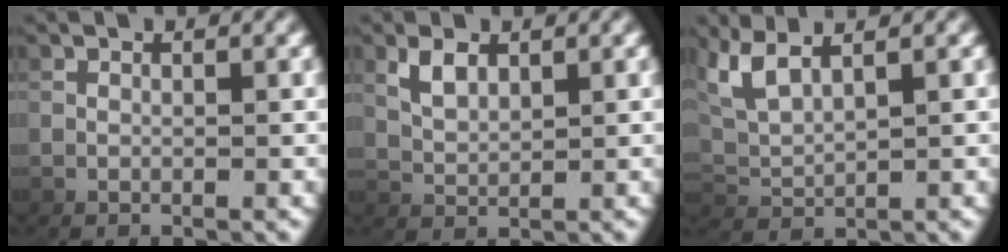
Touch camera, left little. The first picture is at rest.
{"total": 1.9, "force": [1.4, 0.4, 1.2], "torque": [-0.030, -0.003, 0.036]}
{"total": 4.6, "force": [2.3, 2.7, 2.9], "torque": [-0.088, -0.004, 0.051]}